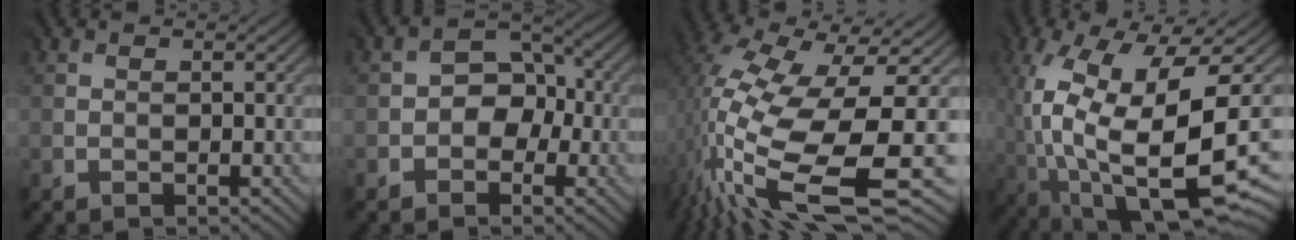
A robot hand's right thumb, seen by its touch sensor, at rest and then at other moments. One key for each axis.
{"total": 4.5, "fx": -1.4, "fy": 3.4, "fz": 2.5, "tx": -0.020, "ty": 0.008, "tz": -0.032}
{"total": 15.7, "fx": -2.1, "fy": 5.1, "fz": 14.7, "tx": -0.320, "ty": -0.011, "tz": -0.032}
{"total": 14.5, "fx": -3.6, "fy": 4.1, "fz": 13.5, "tx": -0.271, "ty": -0.023, "tz": -0.048}